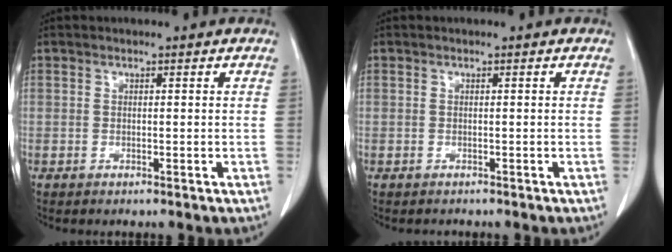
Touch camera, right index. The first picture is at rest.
{"total": 0.7, "force": [-0.6, 0.3, -0.1], "torque": [-0.010, 0.000, -0.010]}